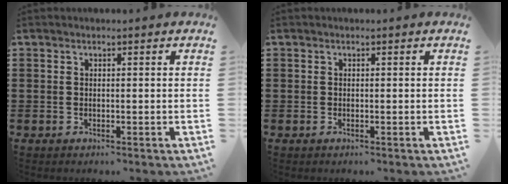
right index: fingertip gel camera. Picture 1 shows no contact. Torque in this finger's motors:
{"motor_torque": [-0.01, 0.01, 0.00, 0.00]}